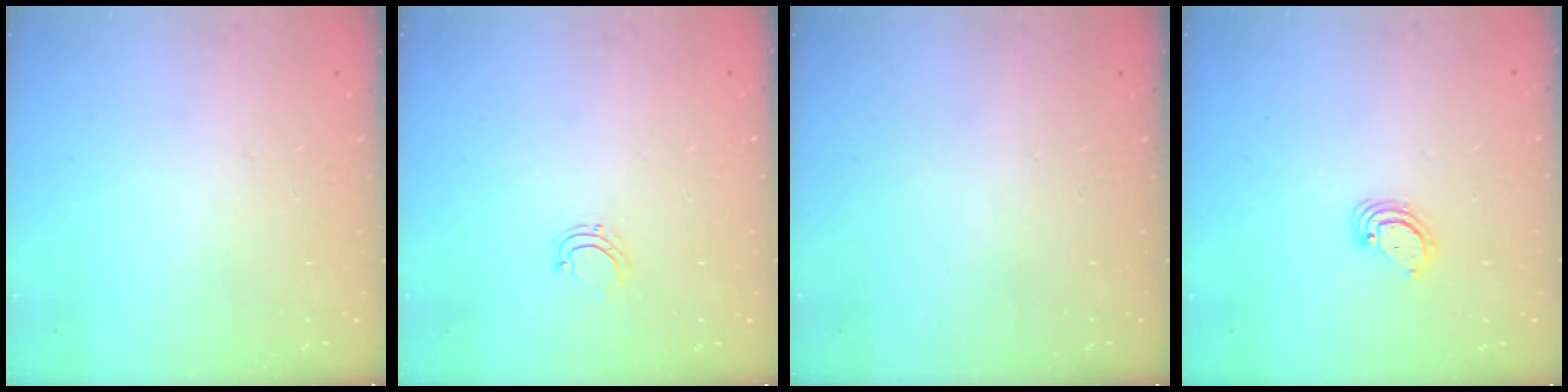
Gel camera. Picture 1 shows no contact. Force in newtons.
{"total": 4.3, "press": 4.3, "slide": 0.3}
{"total": 0.0}
{"total": 2.9, "press": 2.9, "slide": 0.2}